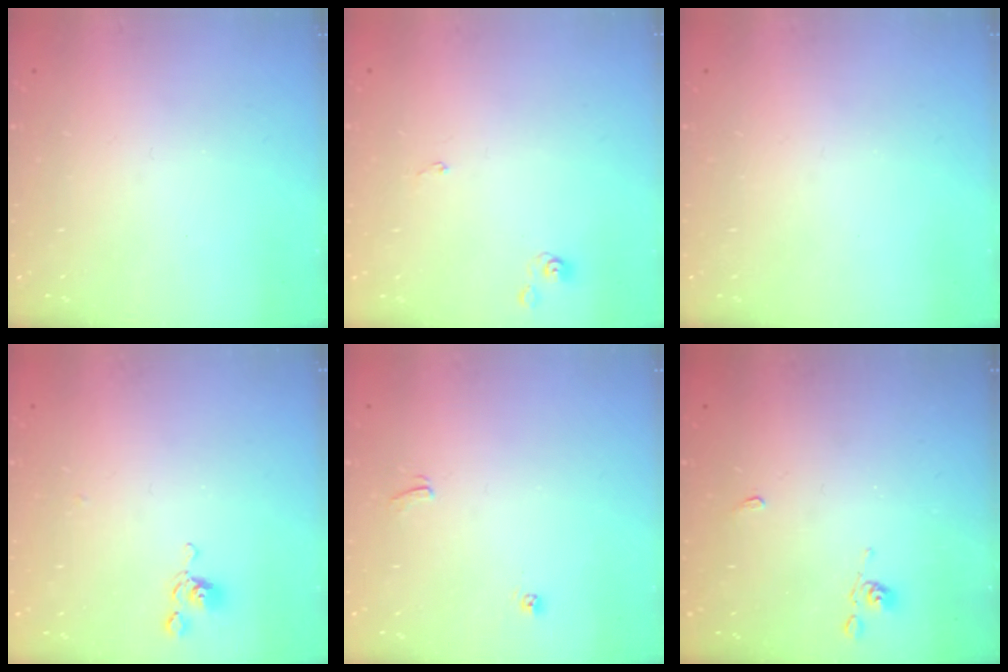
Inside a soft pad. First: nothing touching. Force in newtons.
{"total": 0.0}
{"total": 0.0}
{"total": 3.9, "press": 3.9, "slide": 0.4}
{"total": 4.7, "press": 4.7, "slide": 0.2}
{"total": 2.2, "press": 2.1, "slide": 0.6}